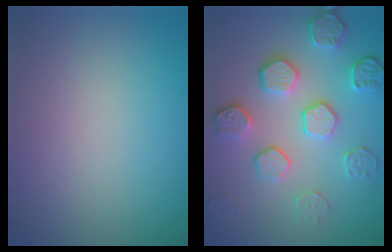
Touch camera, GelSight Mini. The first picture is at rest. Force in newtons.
{"total": 5.3, "press": 4.0, "slide": 3.5}